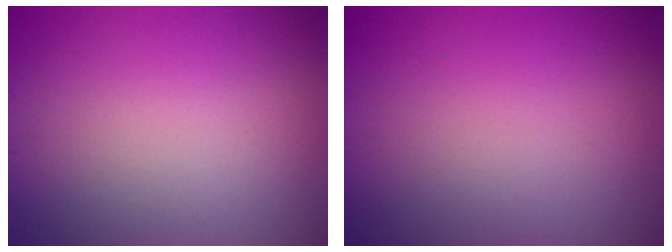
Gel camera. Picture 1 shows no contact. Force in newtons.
{"total": 0.0}